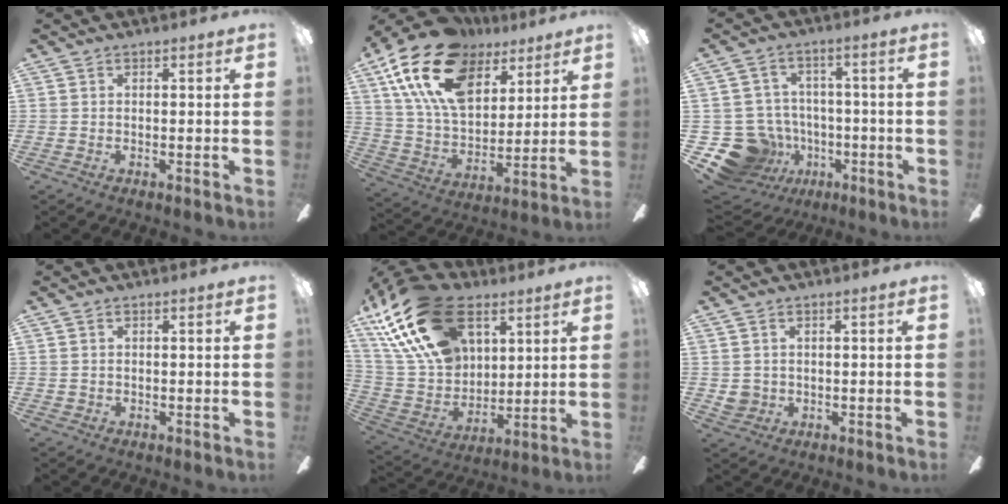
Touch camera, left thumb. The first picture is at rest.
{"total": 21.8, "force": [11.9, 12.9, 13.0], "torque": [-0.250, -0.046, 0.214]}
{"total": 15.4, "force": [-6.2, 13.0, 5.6], "torque": [-0.142, 0.037, -0.086]}
{"total": 0.7, "force": [0.1, 0.7, 0.2], "torque": [-0.004, 0.005, 0.001]}
{"total": 26.3, "force": [14.0, 15.7, 15.7], "torque": [-0.321, -0.054, 0.250]}
{"total": 2.9, "force": [0.3, 2.8, 0.8], "torque": [-0.018, 0.005, 0.007]}